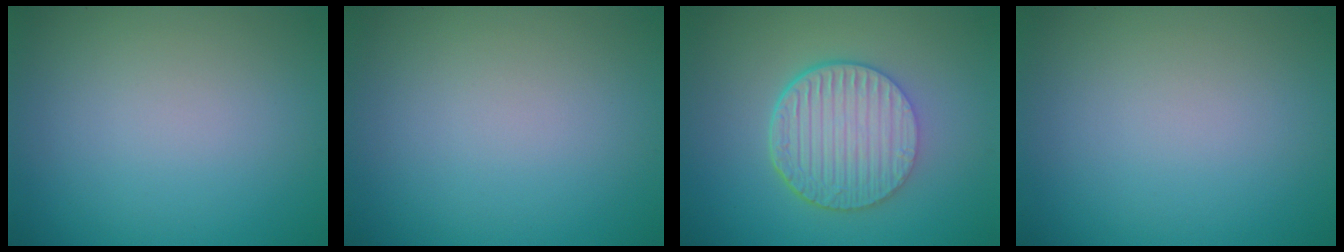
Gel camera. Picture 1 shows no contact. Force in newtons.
{"total": 0.0}
{"total": 6.8, "press": 4.7, "slide": 4.9}
{"total": 0.0}